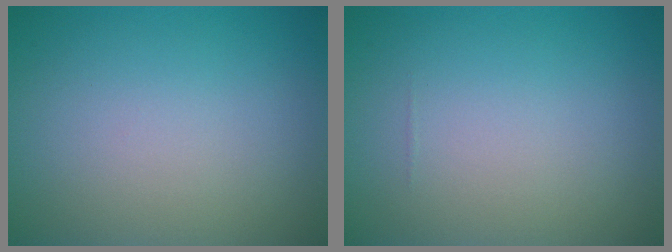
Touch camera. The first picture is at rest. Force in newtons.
{"total": 0.0}